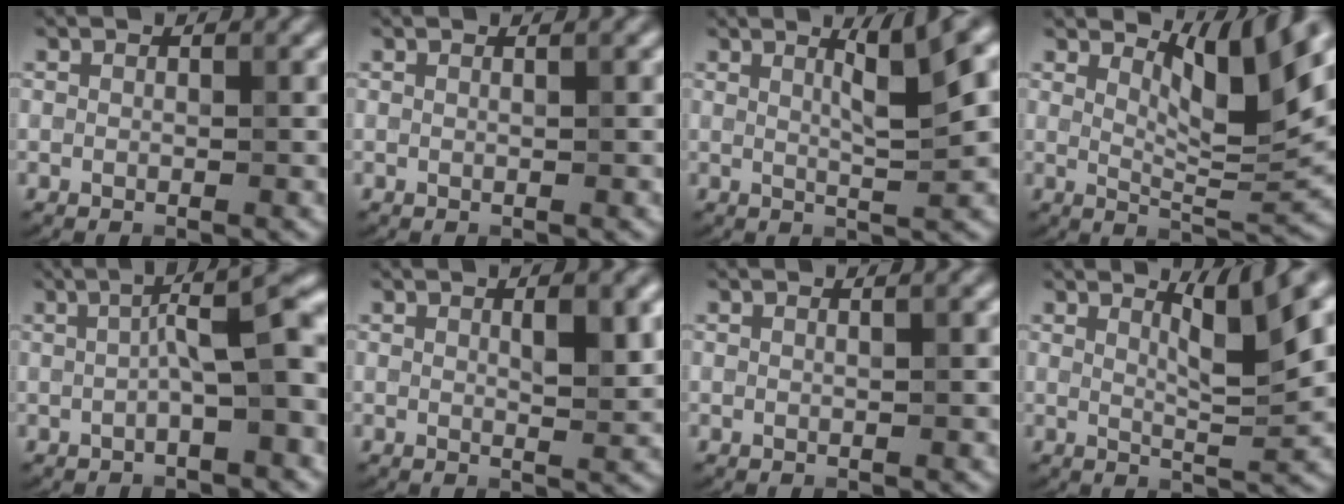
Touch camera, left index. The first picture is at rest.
{"total": 0.8, "force": [0.4, 0.3, 0.6], "torque": [-0.002, -0.001, -0.003]}
{"total": 5.4, "force": [2.2, 0.9, 4.8], "torque": [-0.064, 0.006, 0.033]}
{"total": 6.2, "force": [3.5, 1.2, 4.9], "torque": [-0.082, -0.007, 0.061]}
{"total": 5.3, "force": [0.2, 0.8, 5.3], "torque": [-0.078, 0.020, -0.006]}
{"total": 3.3, "force": [1.2, 0.8, 3.0], "torque": [-0.038, 0.001, 0.019]}
{"total": 1.1, "force": [0.5, 0.5, 0.9], "torque": [-0.005, 0.000, -0.005]}
{"total": 5.5, "force": [2.9, 0.8, 4.6], "torque": [-0.066, 0.003, 0.049]}